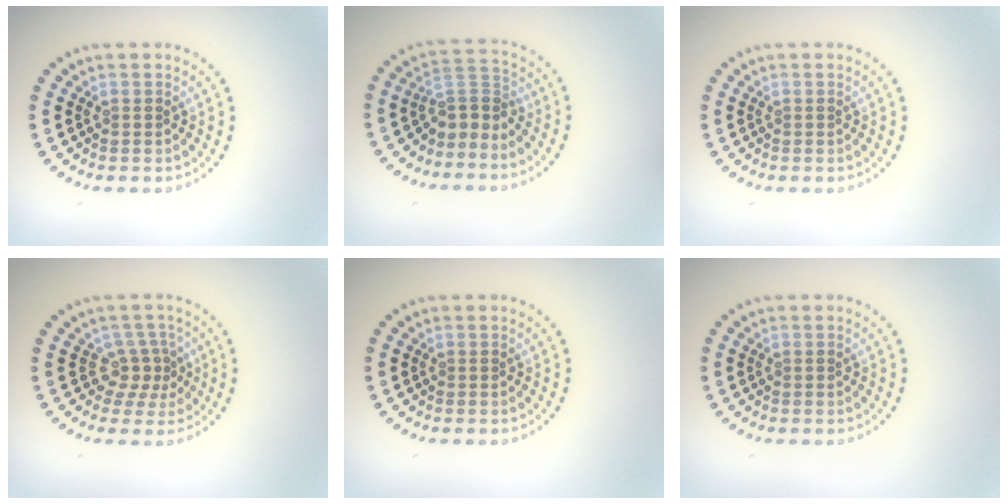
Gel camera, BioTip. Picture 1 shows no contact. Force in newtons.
{"total": 3.0, "press": 2.1, "slide": 2.2}
{"total": 0.0}
{"total": 2.5, "press": 1.7, "slide": 1.8}
{"total": 0.0}
{"total": 0.0}